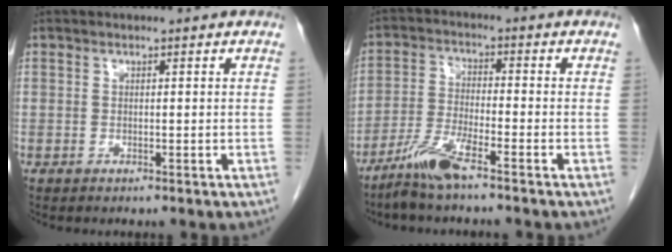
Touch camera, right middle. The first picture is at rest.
{"total": 6.4, "force": [-4.9, 0.2, 4.2], "torque": [-0.092, -0.016, -0.102]}